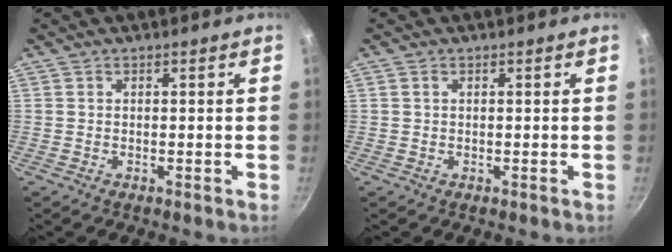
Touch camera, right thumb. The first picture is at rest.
{"total": 0.6, "force": [0.3, 0.3, 0.4], "torque": [-0.007, 0.002, 0.005]}